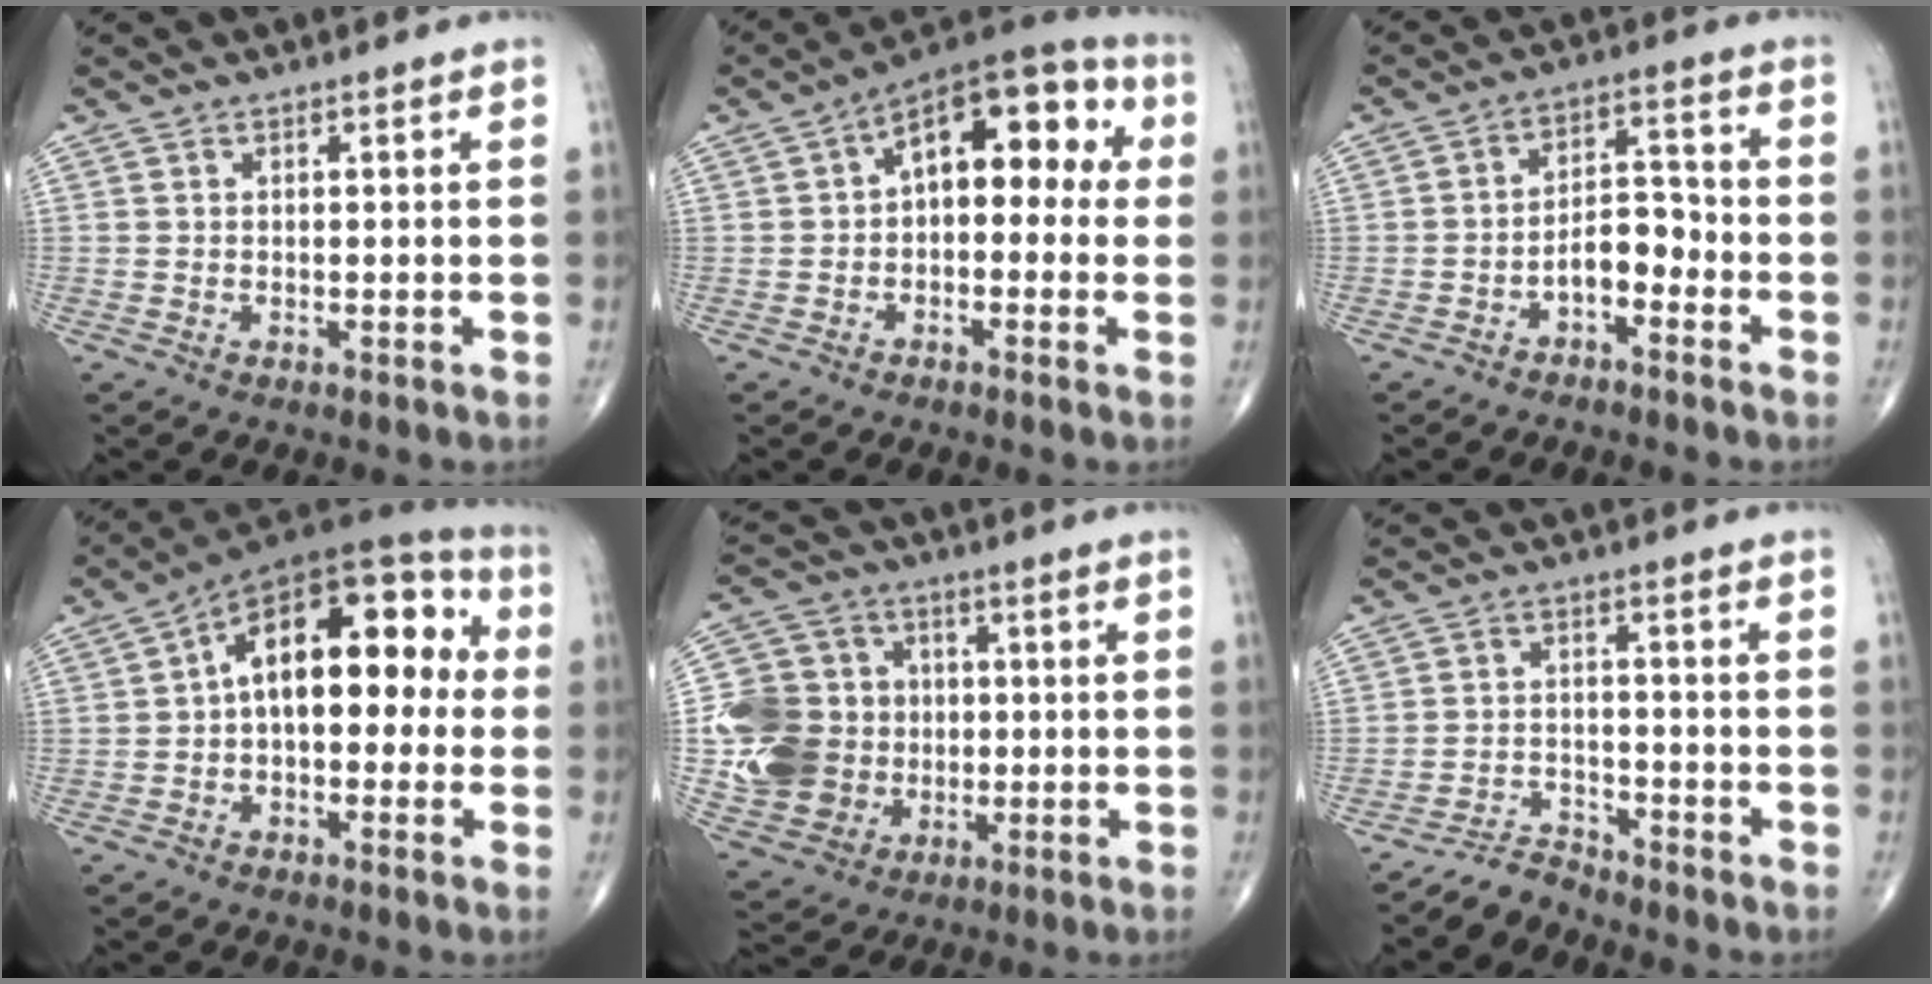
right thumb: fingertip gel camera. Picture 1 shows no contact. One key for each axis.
{"total": 14.0, "fx": 2.0, "fy": 7.8, "fz": 11.5, "tx": -0.119, "ty": 0.042, "tz": 0.014}
{"total": 5.9, "fx": -2.9, "fy": 3.1, "fz": 4.0, "tx": -0.049, "ty": 0.041, "tz": -0.056}
{"total": 17.2, "fx": 1.6, "fy": 9.3, "fz": 14.4, "tx": -0.182, "ty": 0.048, "tz": 0.012}
{"total": 15.8, "fx": -0.8, "fy": 13.9, "fz": 7.5, "tx": -0.122, "ty": 0.019, "tz": -0.005}
{"total": 3.9, "fx": -3.8, "fy": 0.6, "fz": -0.4, "tx": 0.012, "ty": 0.023, "tz": -0.072}